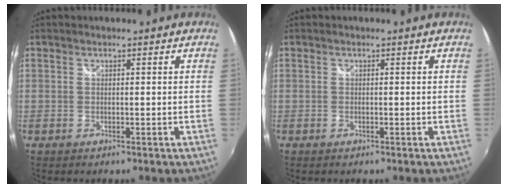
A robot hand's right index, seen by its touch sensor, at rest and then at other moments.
{"total": 0.0}